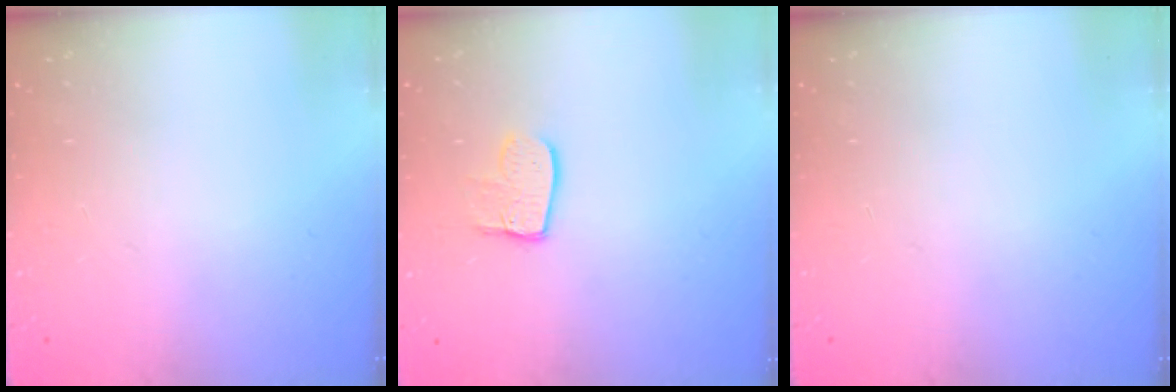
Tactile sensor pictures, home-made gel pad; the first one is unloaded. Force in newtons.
{"total": 8.5, "press": 8.5, "slide": 0.7}
{"total": 0.0}